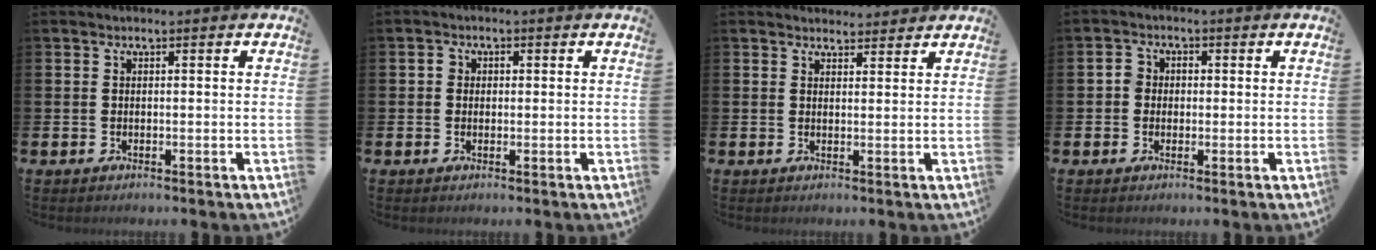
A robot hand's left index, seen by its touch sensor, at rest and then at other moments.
{"total": 1.4, "force": [0.3, 1.3, 0.5], "torque": [-0.003, 0.007, 0.001]}
{"total": 2.5, "force": [2.4, 0.7, -0.1], "torque": [0.006, -0.012, 0.042]}
{"total": 2.1, "force": [0.0, 2.0, 0.7], "torque": [-0.018, 0.010, -0.003]}